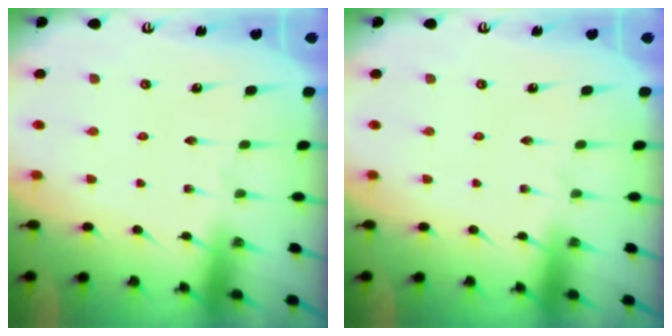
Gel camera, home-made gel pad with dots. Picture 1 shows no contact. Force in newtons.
{"total": 0.0}